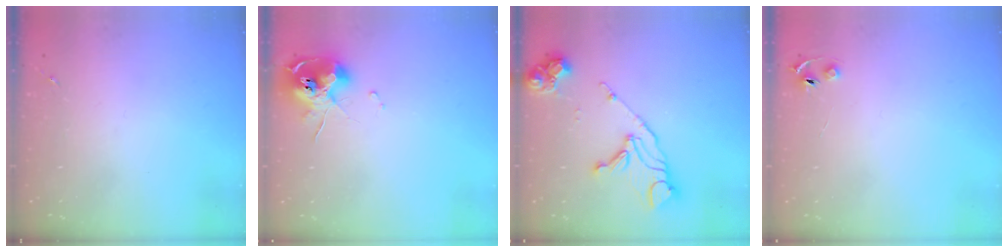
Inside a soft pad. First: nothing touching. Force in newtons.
{"total": 10.6, "press": 10.5, "slide": 1.2}
{"total": 14.7, "press": 14.6, "slide": 1.7}
{"total": 4.0, "press": 3.9, "slide": 0.4}